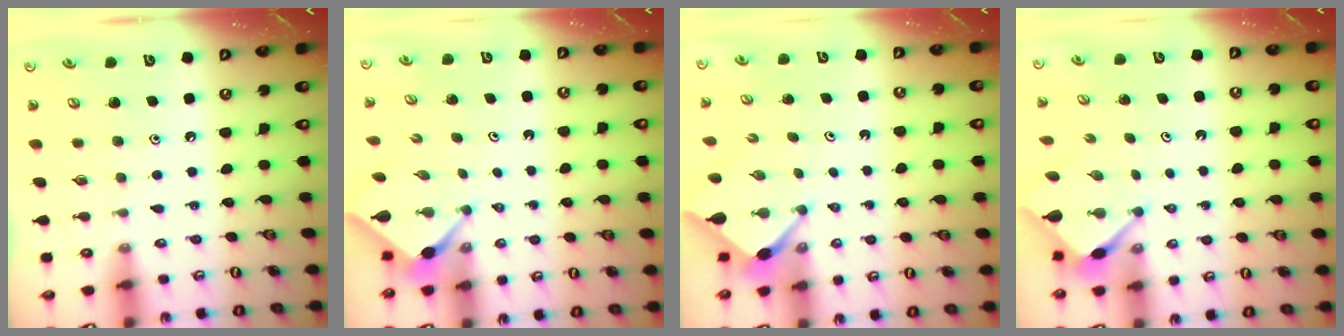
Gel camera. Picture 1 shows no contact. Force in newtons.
{"total": 2.5, "press": 2.4, "slide": 0.3}
{"total": 2.6, "press": 2.6, "slide": 0.3}
{"total": 2.9, "press": 2.9, "slide": 0.3}